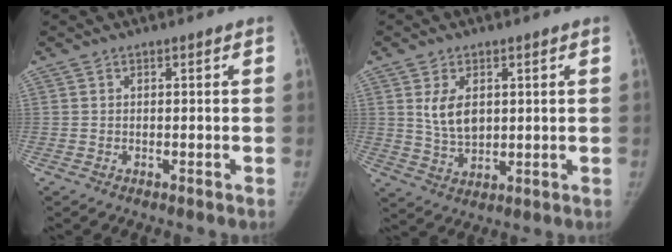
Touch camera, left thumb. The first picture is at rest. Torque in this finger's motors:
{"motor_torque": [0.74, 1.21, 0.77, -0.67, 0.33]}